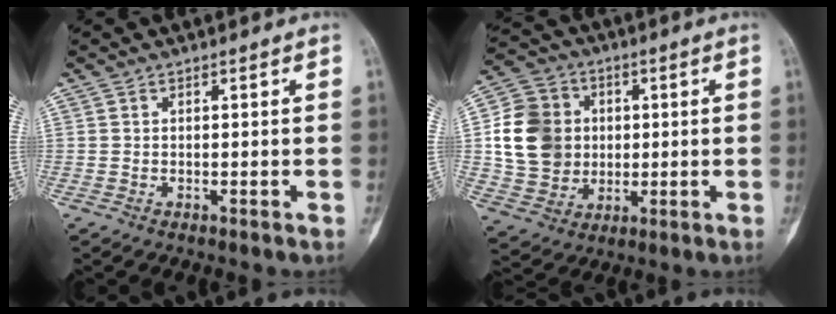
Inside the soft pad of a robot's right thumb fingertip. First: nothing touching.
{"total": 14.6, "force": [1.4, 12.5, 7.3], "torque": [-0.116, 0.009, 0.030]}